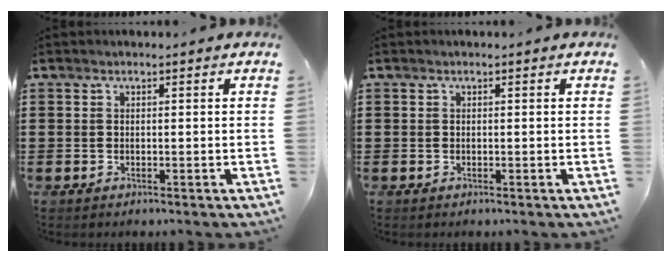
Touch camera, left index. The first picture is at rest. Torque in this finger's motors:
{"motor_torque": [-0.02, 0.01, 0.01, -0.01]}